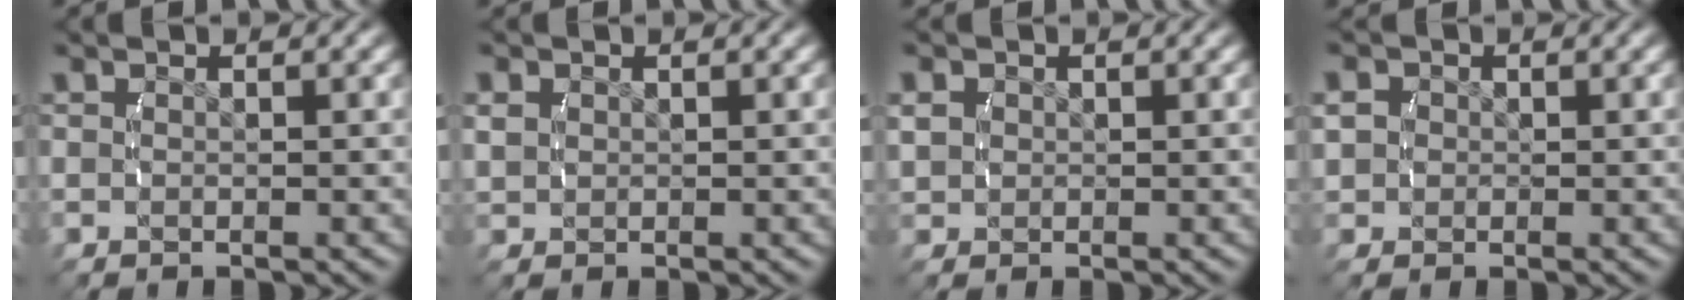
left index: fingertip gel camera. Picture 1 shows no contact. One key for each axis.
{"total": 1.2, "fx": 0.5, "fy": 0.9, "fz": 0.6, "tx": -0.018, "ty": -0.003, "tz": 0.019}
{"total": 1.6, "fx": 0.4, "fy": 1.4, "fz": 0.7, "tx": -0.021, "ty": -0.004, "tz": 0.017}
{"total": 2.8, "fx": 0.4, "fy": 2.6, "fz": 1.1, "tx": -0.031, "ty": -0.005, "tz": 0.010}